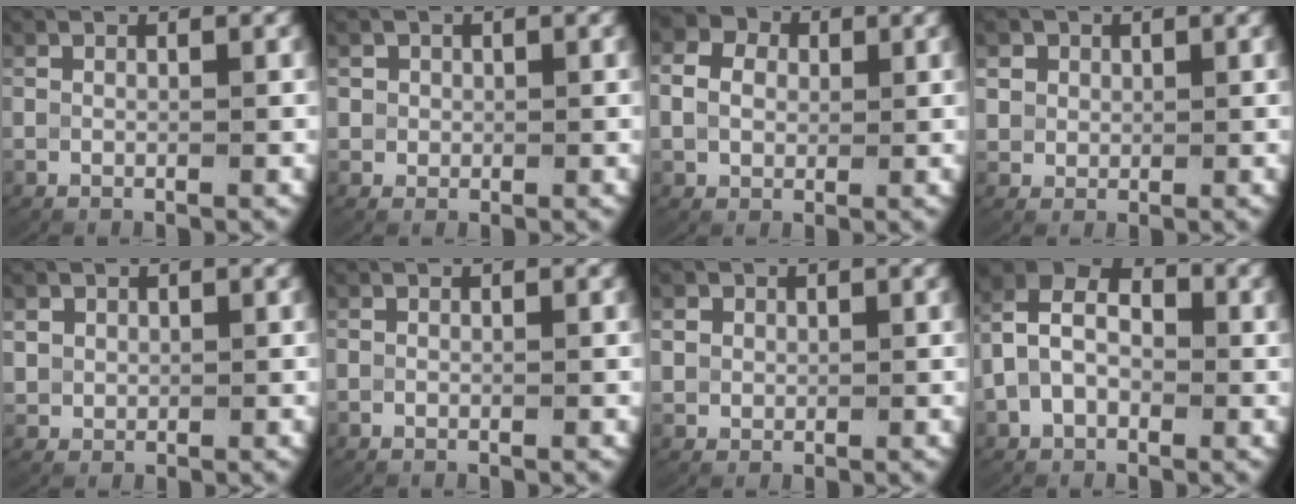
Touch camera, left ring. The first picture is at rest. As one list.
[{"total": 2.2, "force": [0.6, 2.0, 0.7], "torque": [-0.018, -0.001, 0.011]}, {"total": 5.3, "force": [1.6, 4.3, 2.5], "torque": [-0.053, 0.006, 0.019]}, {"total": 3.3, "force": [1.1, 2.8, 1.2], "torque": [-0.038, -0.009, 0.026]}, {"total": 2.1, "force": [0.8, 1.8, 0.8], "torque": [-0.030, -0.009, 0.025]}, {"total": 0.0}, {"total": 2.4, "force": [0.7, 2.1, 0.9], "torque": [-0.029, -0.007, 0.019]}, {"total": 9.2, "force": [1.5, 7.3, 5.4], "torque": [-0.105, 0.004, 0.008]}]